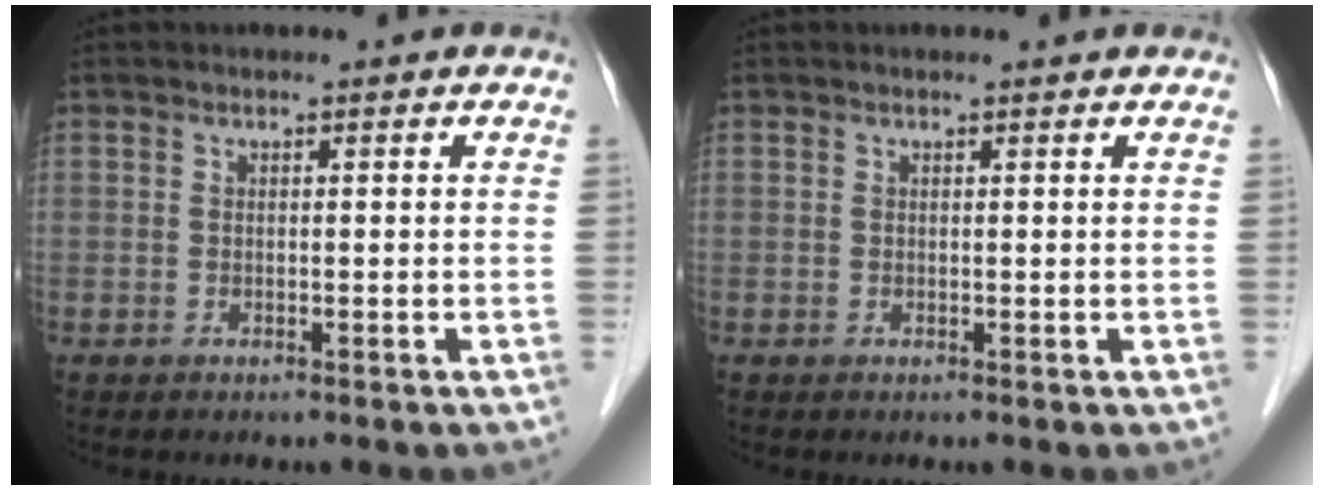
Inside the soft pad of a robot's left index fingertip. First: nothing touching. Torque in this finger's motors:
{"motor_torque": [0.15, -0.06, -0.02, -0.01]}